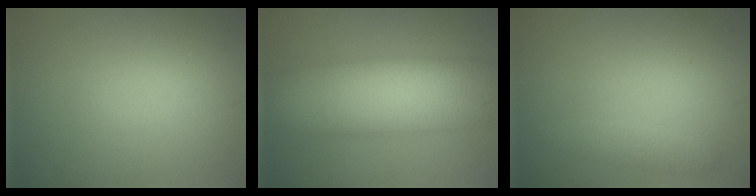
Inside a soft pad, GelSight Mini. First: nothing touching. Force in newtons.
{"total": 11.2, "press": 11.2, "slide": 0.4}
{"total": 1.7, "press": 1.7, "slide": 0.0}